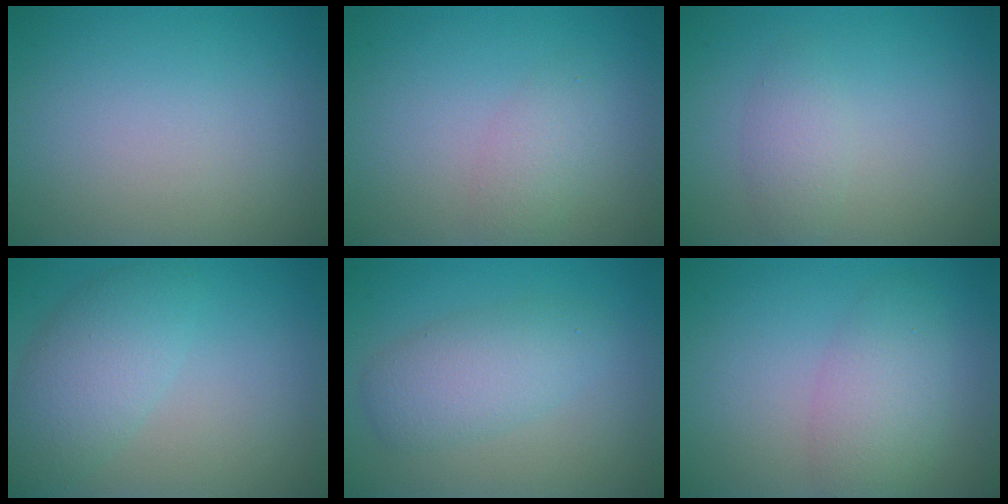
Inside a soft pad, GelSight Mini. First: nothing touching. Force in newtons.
{"total": 1.9, "press": 1.9, "slide": 0.1}
{"total": 1.8, "press": 1.8, "slide": 0.2}
{"total": 4.3, "press": 4.3, "slide": 0.2}
{"total": 3.8, "press": 3.8, "slide": 0.2}
{"total": 3.9, "press": 3.9, "slide": 0.2}